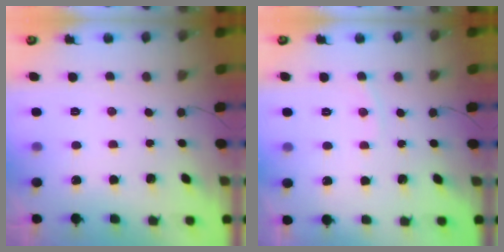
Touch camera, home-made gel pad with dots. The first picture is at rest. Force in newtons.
{"total": 2.8, "press": 2.8, "slide": 0.4}